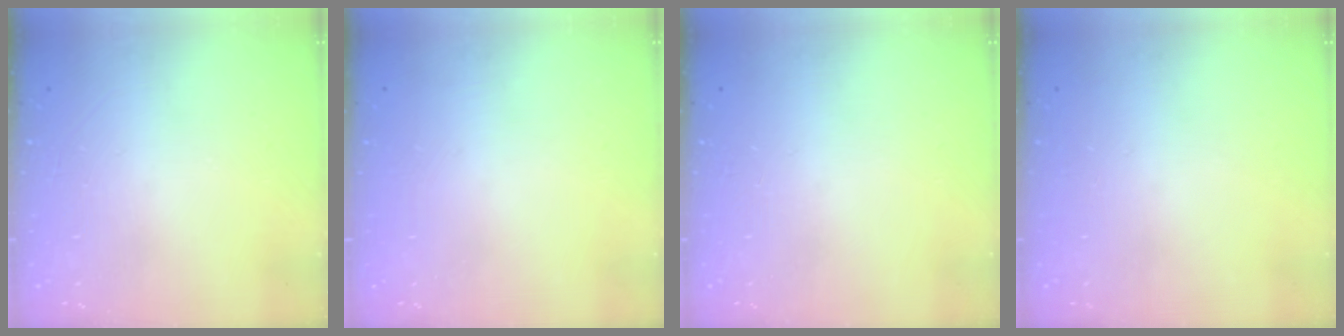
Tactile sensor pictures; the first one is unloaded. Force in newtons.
{"total": 0.0}
{"total": 0.0}
{"total": 0.0}